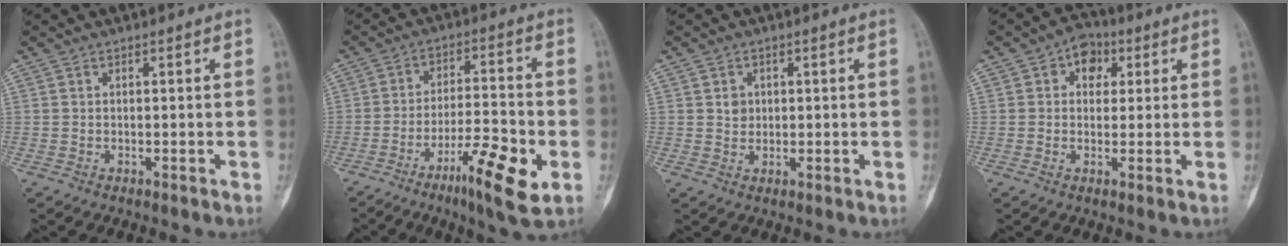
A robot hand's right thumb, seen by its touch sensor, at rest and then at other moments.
{"total": 12.8, "force": [-5.5, 2.6, 11.3], "torque": [-0.191, 0.019, -0.090]}
{"total": 2.4, "force": [0.6, 2.1, 1.0], "torque": [-0.004, -0.001, 0.010]}
{"total": 5.9, "force": [1.9, 4.5, 3.4], "torque": [-0.018, 0.008, 0.019]}